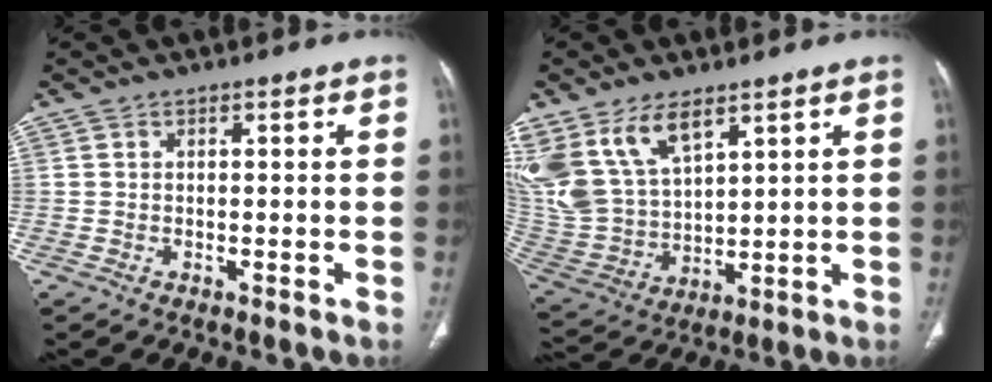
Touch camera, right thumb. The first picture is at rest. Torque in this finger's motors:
{"motor_torque": [-1.09, 2.05, 1.31, 1.45, 0.16]}